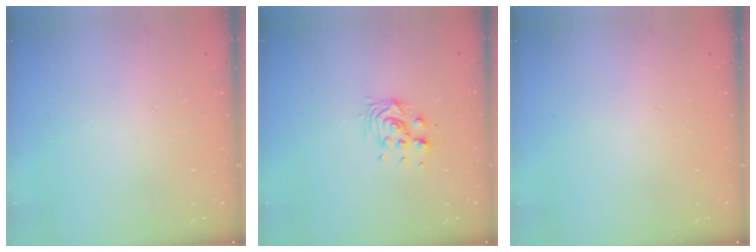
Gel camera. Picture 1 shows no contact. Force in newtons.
{"total": 5.9, "press": 5.9, "slide": 0.4}
{"total": 0.0}